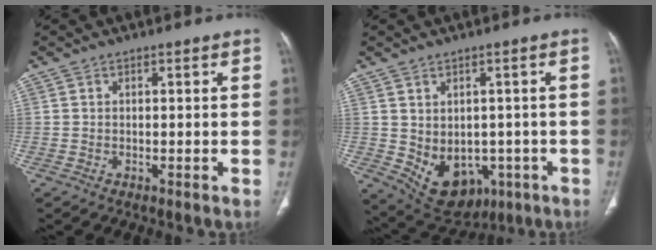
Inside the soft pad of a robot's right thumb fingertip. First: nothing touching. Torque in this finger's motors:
{"motor_torque": [-0.43, 0.74, 0.27, 0.70, 0.20]}